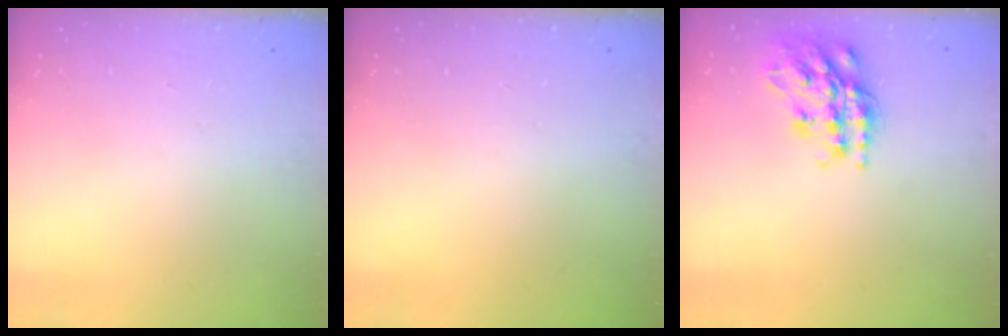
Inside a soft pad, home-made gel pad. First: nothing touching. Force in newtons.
{"total": 0.0}
{"total": 17.8, "press": 17.8, "slide": 1.3}